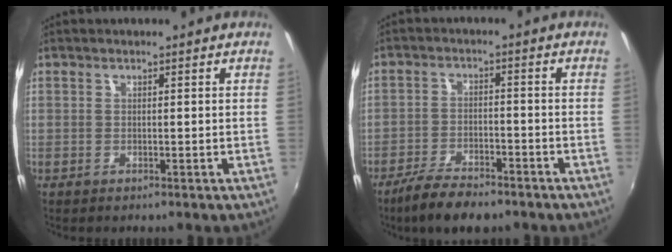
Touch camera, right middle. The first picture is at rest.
{"total": 8.7, "force": [-6.9, 2.6, 4.7], "torque": [-0.113, -0.016, -0.122]}